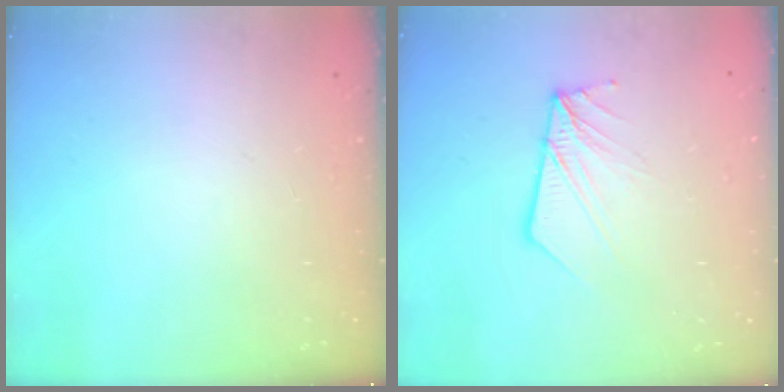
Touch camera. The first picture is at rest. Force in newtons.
{"total": 9.3, "press": 9.2, "slide": 1.3}